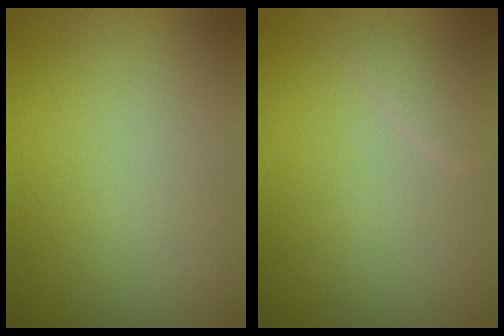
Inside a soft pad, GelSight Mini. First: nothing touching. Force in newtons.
{"total": 1.2, "press": 1.2, "slide": 0.1}